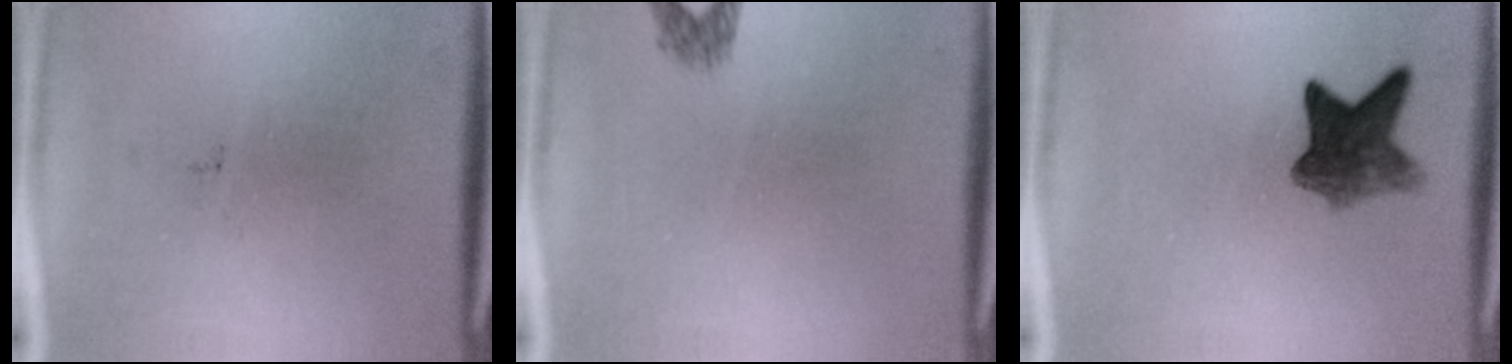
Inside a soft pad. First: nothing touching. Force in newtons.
{"total": 1.3}
{"total": 6.1}